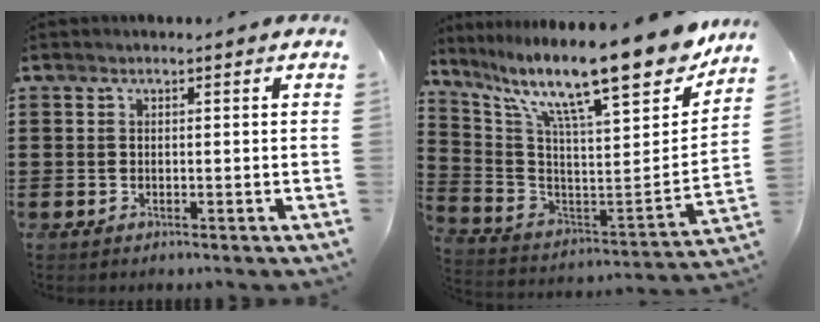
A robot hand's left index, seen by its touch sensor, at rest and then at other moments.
{"total": 16.0, "force": [12.3, 2.4, 10.0], "torque": [-0.191, -0.091, 0.198]}